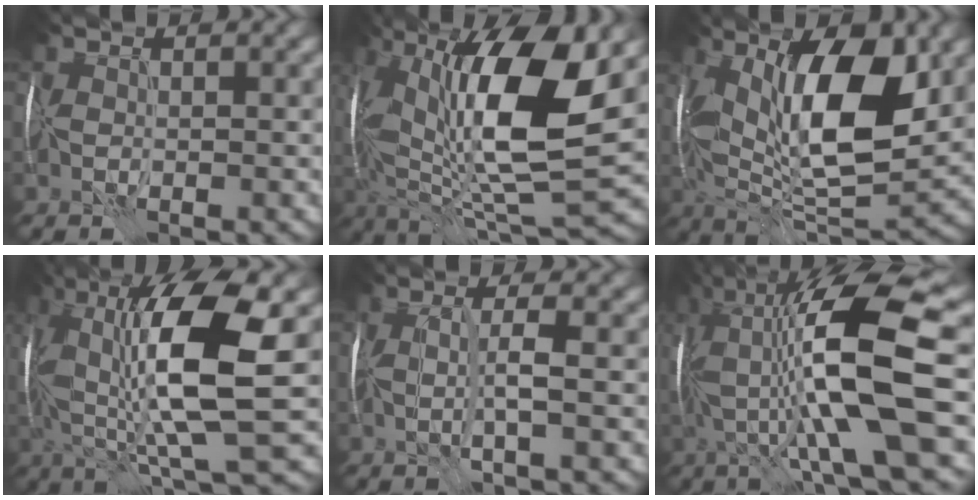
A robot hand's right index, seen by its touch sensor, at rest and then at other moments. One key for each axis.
{"total": 15.5, "fx": 3.3, "fy": 5.5, "fz": 14.2, "tx": -0.267, "ty": -0.002, "tz": 0.060}
{"total": 13.2, "fx": 3.5, "fy": 5.1, "fz": 11.6, "tx": -0.198, "ty": -0.003, "tz": 0.059}
{"total": 12.5, "fx": 1.7, "fy": 3.0, "fz": 12.0, "tx": -0.222, "ty": 0.001, "tz": 0.037}
{"total": 2.3, "fx": 0.3, "fy": -0.3, "fz": 2.2, "tx": -0.048, "ty": 0.001, "tz": 0.004}
{"total": 13.4, "fx": 0.8, "fy": 2.4, "fz": 13.2, "tx": -0.234, "ty": 0.017, "tz": 0.016}